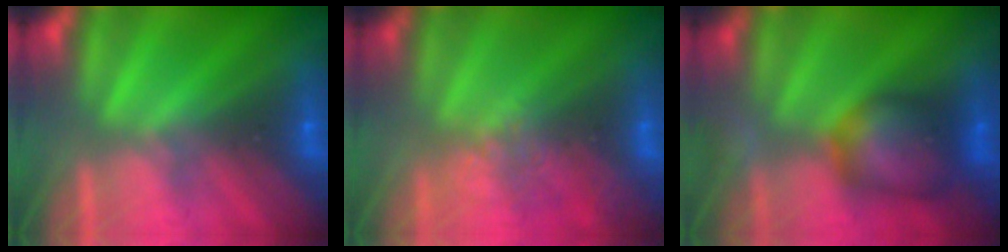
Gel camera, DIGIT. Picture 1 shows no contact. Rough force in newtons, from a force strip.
{"total": 2.9}
{"total": 7.8}